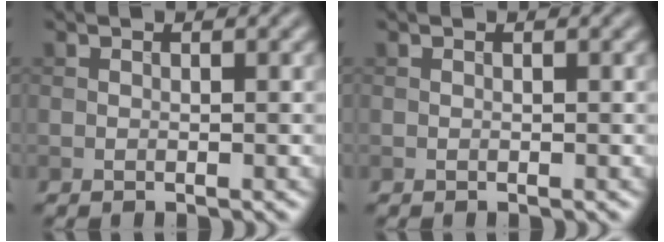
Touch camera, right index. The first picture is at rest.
{"total": 0.0}